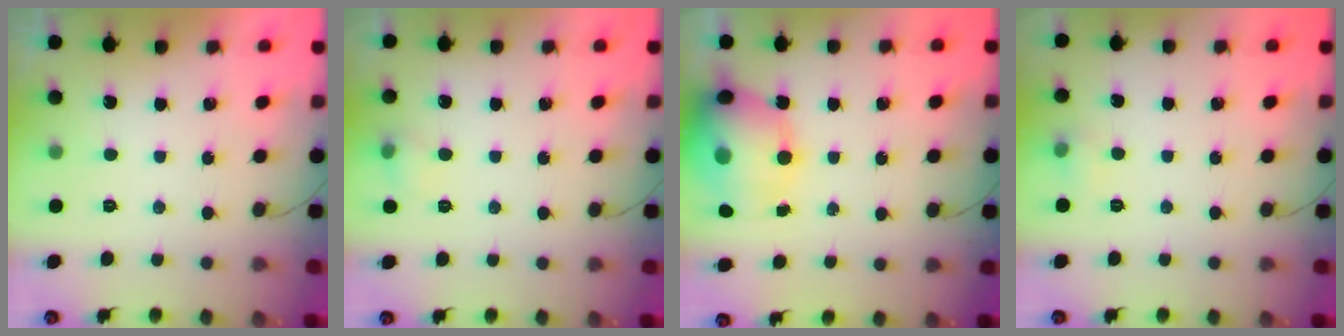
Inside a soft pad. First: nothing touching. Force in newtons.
{"total": 5.7, "press": 5.4, "slide": 2.0}
{"total": 19.3, "press": 18.8, "slide": 4.2}
{"total": 8.2, "press": 4.1, "slide": 7.1}